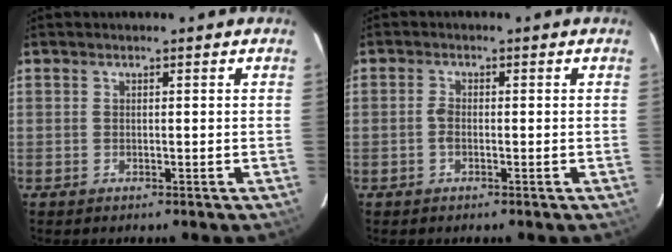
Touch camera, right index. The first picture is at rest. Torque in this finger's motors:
{"motor_torque": [0.61, -0.13, 0.27, 0.08]}